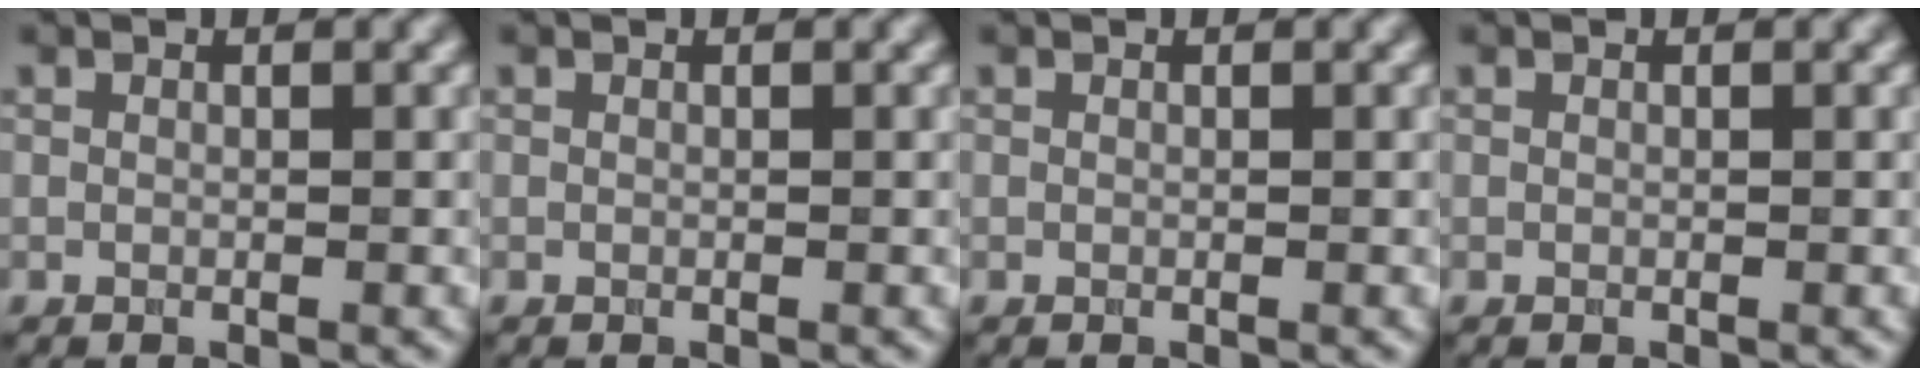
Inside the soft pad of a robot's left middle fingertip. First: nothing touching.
{"total": 0.0}
{"total": 0.0}
{"total": 0.0}